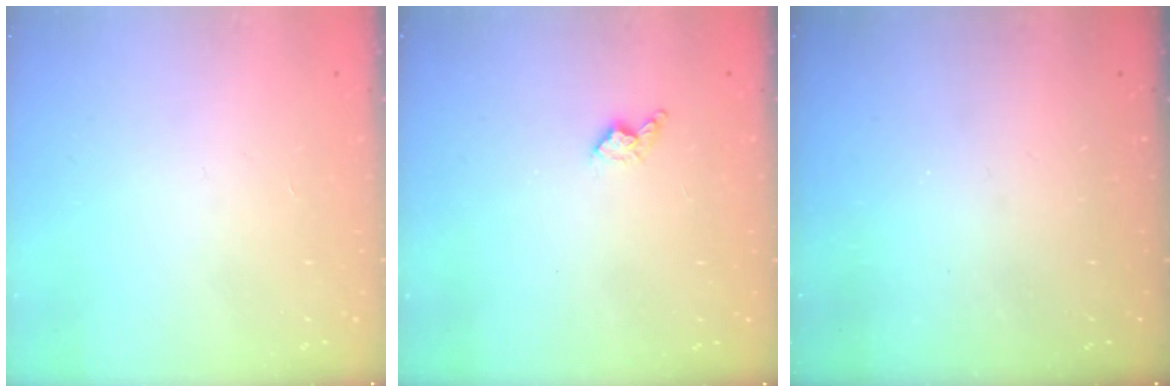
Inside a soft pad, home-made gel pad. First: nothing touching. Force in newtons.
{"total": 4.0, "press": 3.9, "slide": 0.8}
{"total": 0.0}